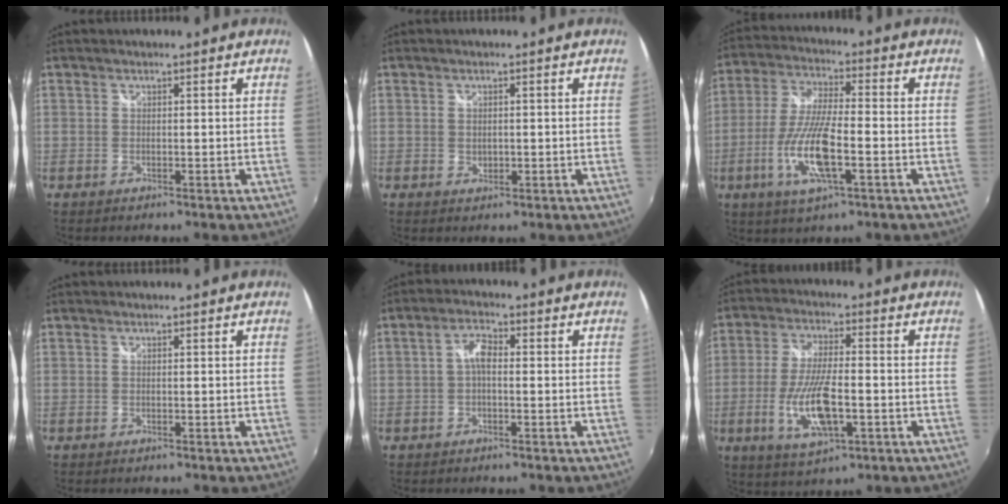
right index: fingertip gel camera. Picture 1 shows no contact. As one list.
[{"total": 1.4, "force": [0.1, 1.2, 0.7], "torque": [-0.011, -0.001, 0.002]}, {"total": 13.1, "force": [-4.2, 3.3, 12.0], "torque": [-0.250, -0.010, -0.083]}, {"total": 0.0}, {"total": 3.3, "force": [-0.3, 1.5, 2.9], "torque": [-0.057, 0.012, -0.006]}, {"total": 12.1, "force": [-3.4, 4.1, 10.9], "torque": [-0.220, -0.012, -0.061]}]